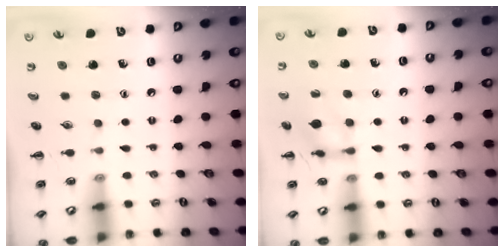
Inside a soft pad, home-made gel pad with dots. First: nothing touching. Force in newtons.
{"total": 11.9, "press": 11.9, "slide": 0.9}